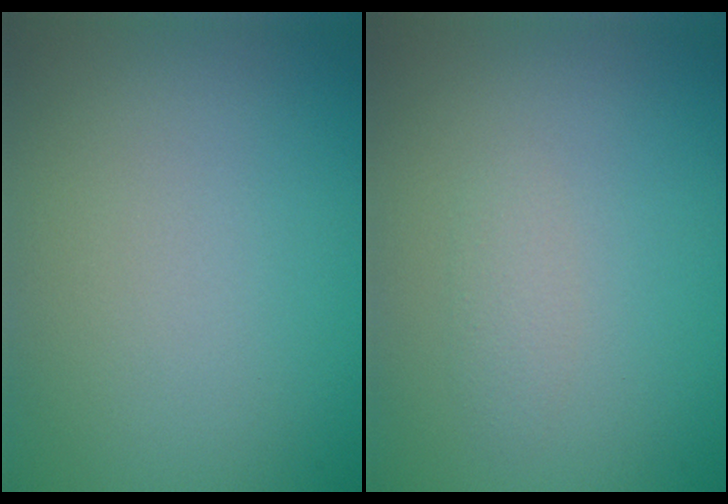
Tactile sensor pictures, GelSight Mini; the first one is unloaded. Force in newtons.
{"total": 1.1, "press": 1.1, "slide": 0.1}